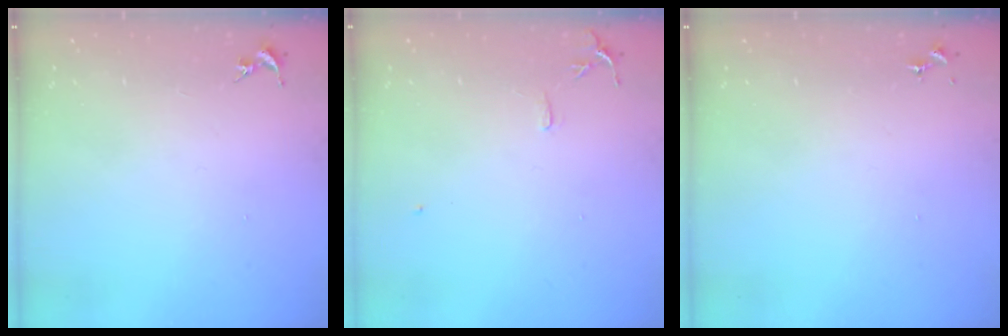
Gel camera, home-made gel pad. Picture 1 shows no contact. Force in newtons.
{"total": 6.9, "press": 6.9, "slide": 0.6}
{"total": 0.0}